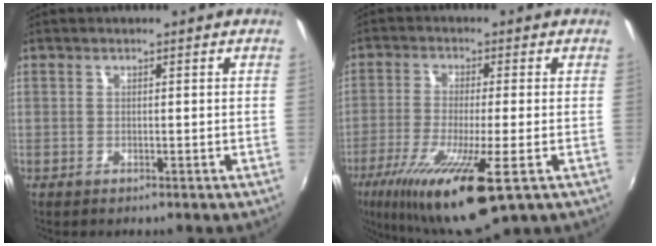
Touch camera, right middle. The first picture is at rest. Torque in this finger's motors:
{"motor_torque": [1.52, -0.62, 0.45, 0.21]}